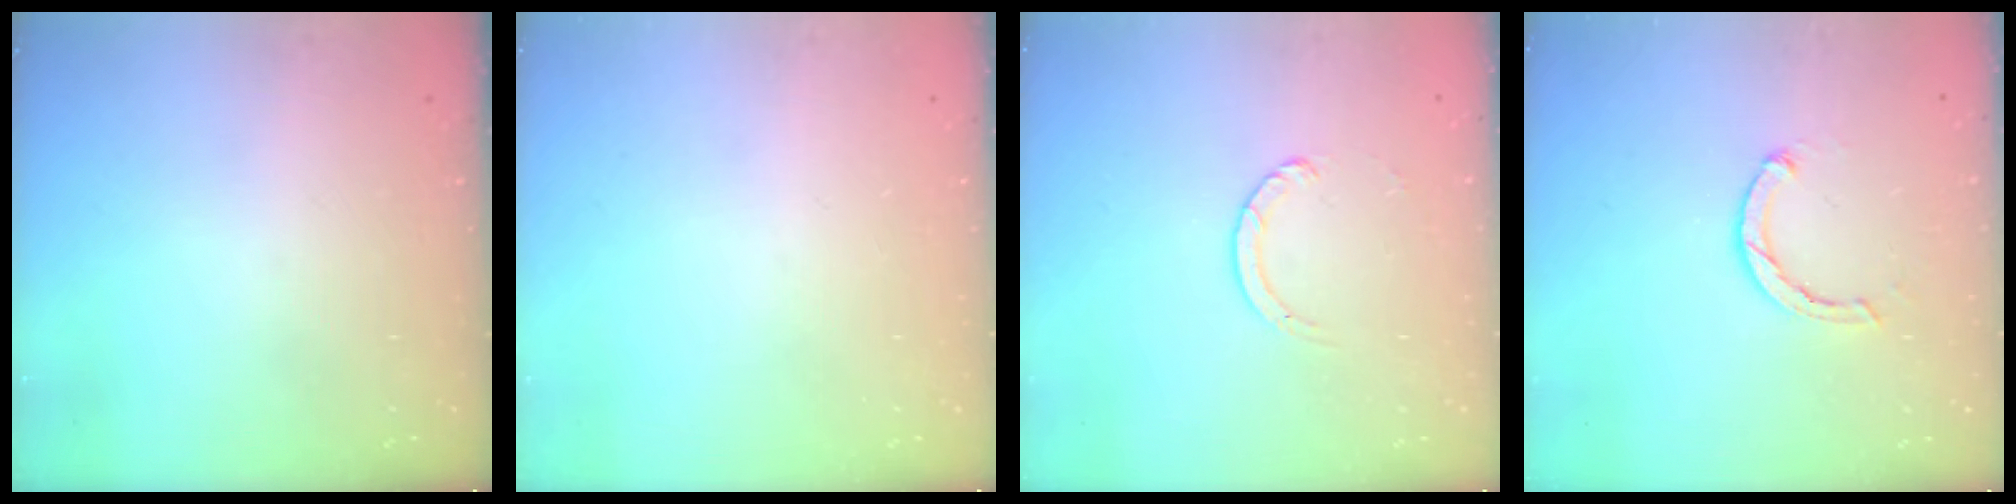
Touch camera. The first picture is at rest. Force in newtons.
{"total": 0.0}
{"total": 2.7, "press": 2.7, "slide": 0.3}
{"total": 2.3, "press": 2.3, "slide": 0.3}